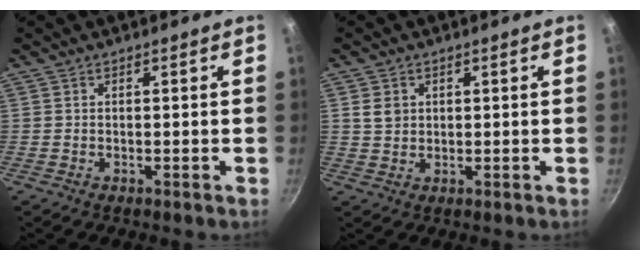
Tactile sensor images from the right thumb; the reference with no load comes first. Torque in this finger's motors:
{"motor_torque": [-0.66, 0.27, 0.19, -0.17, 0.00]}